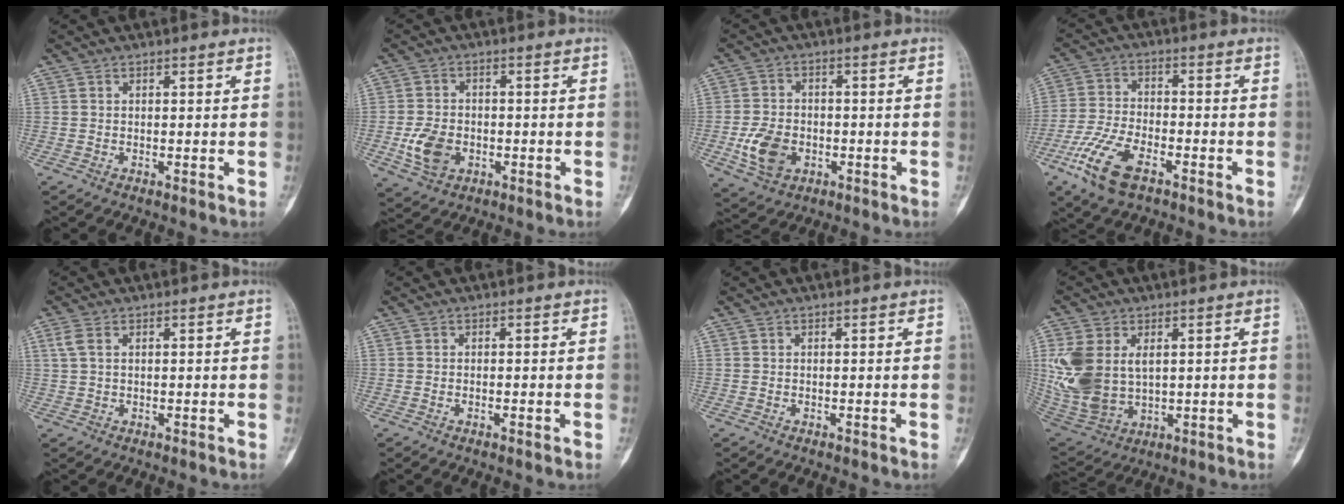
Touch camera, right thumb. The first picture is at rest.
{"total": 7.4, "force": [-1.9, 5.3, 4.8], "torque": [-0.083, 0.005, -0.031]}
{"total": 8.3, "force": [-2.3, 6.0, 5.3], "torque": [-0.091, 0.007, -0.037]}
{"total": 11.2, "force": [-6.1, 5.1, 7.9], "torque": [-0.170, 0.014, -0.120]}
{"total": 2.6, "force": [1.0, 1.4, 2.0], "torque": [-0.056, 0.009, 0.026]}
{"total": 0.8, "force": [-0.3, 0.3, 0.7], "torque": [-0.010, 0.004, -0.002]}
{"total": 0.0}
{"total": 14.5, "force": [2.5, 9.6, 10.5], "torque": [-0.224, -0.012, 0.066]}